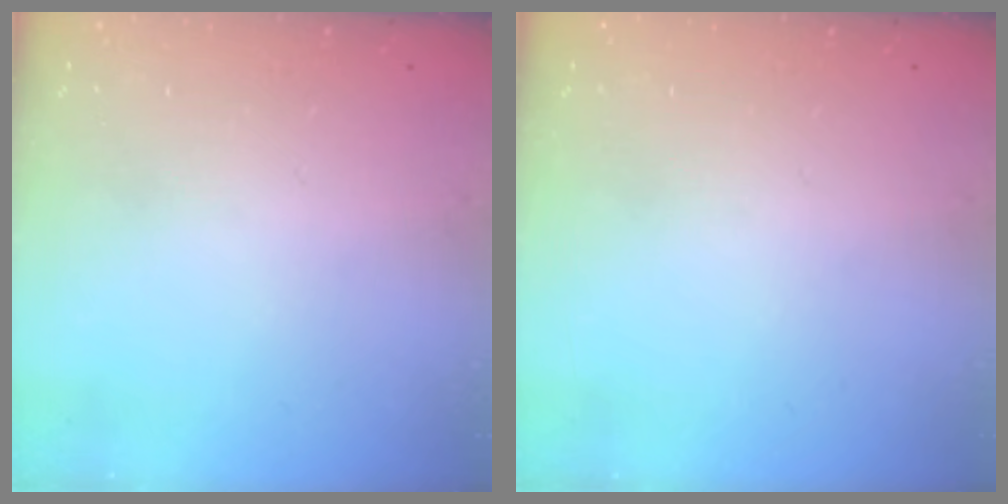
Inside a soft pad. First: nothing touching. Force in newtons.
{"total": 0.0}